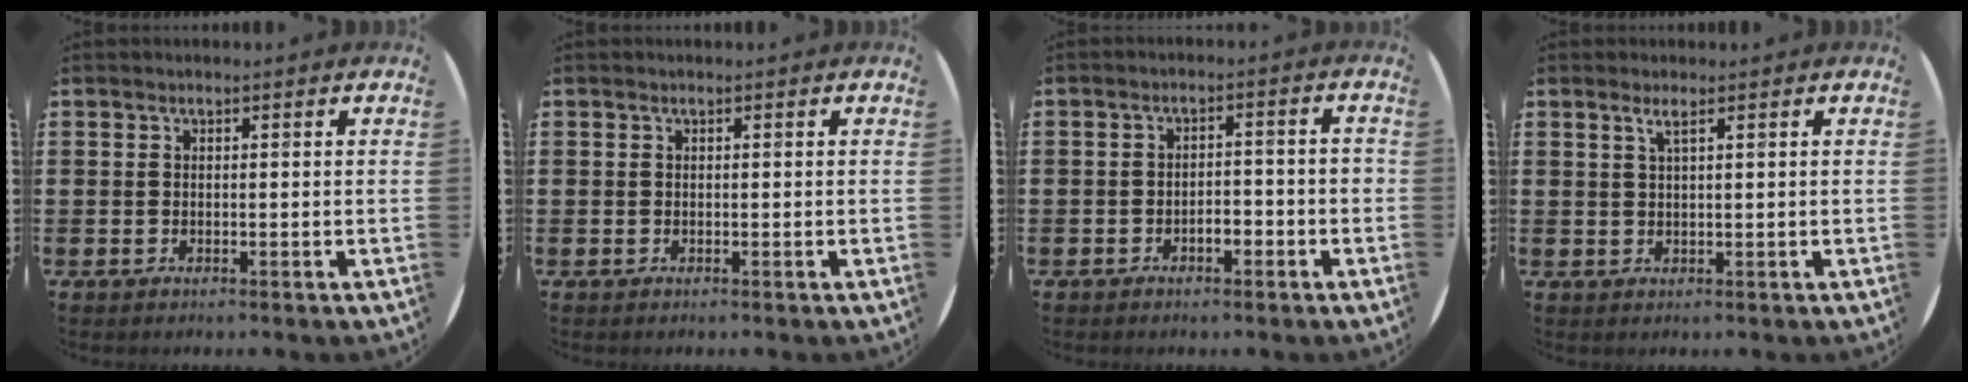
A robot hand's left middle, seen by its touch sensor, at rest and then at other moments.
{"total": 0.0}
{"total": 2.3, "force": [-1.4, 1.0, 1.5], "torque": [-0.029, 0.004, -0.029]}
{"total": 1.4, "force": [0.7, 0.0, 1.2], "torque": [-0.024, 0.001, 0.012]}